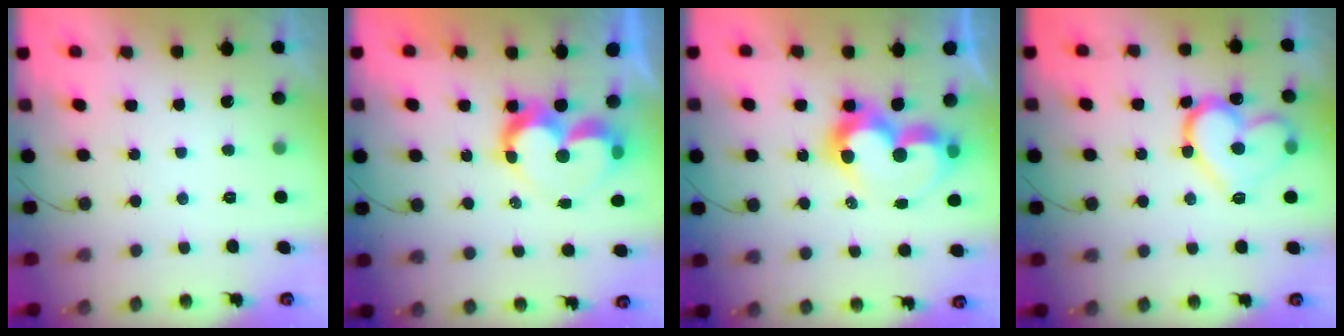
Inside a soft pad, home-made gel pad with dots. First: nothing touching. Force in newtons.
{"total": 10.4, "press": 10.4, "slide": 0.7}
{"total": 12.4, "press": 12.3, "slide": 1.0}
{"total": 16.2, "press": 16.2, "slide": 1.4}